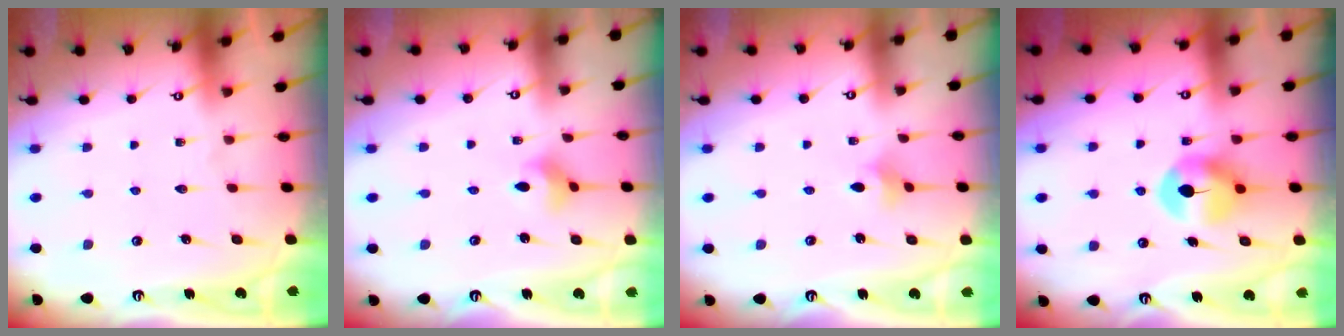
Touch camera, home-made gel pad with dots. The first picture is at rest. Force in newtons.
{"total": 3.3, "press": 3.3, "slide": 0.3}
{"total": 2.9, "press": 2.8, "slide": 0.6}
{"total": 8.3, "press": 8.3, "slide": 0.7}